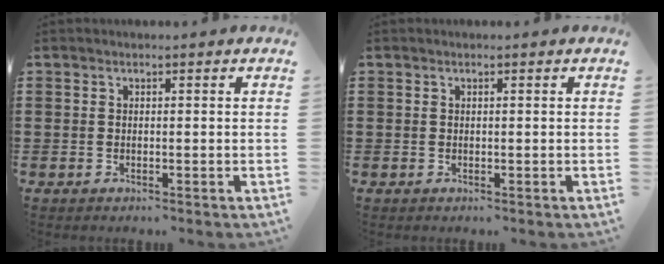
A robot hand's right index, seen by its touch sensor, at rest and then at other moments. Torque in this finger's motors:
{"motor_torque": [0.25, 0.06, 0.02, 0.00]}